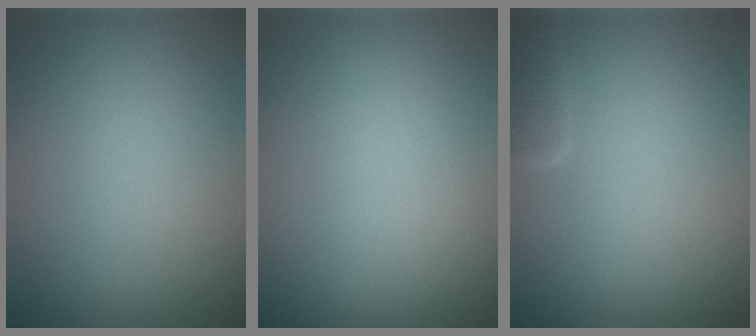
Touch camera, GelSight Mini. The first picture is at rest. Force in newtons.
{"total": 0.0}
{"total": 1.6, "press": 1.6, "slide": 0.1}